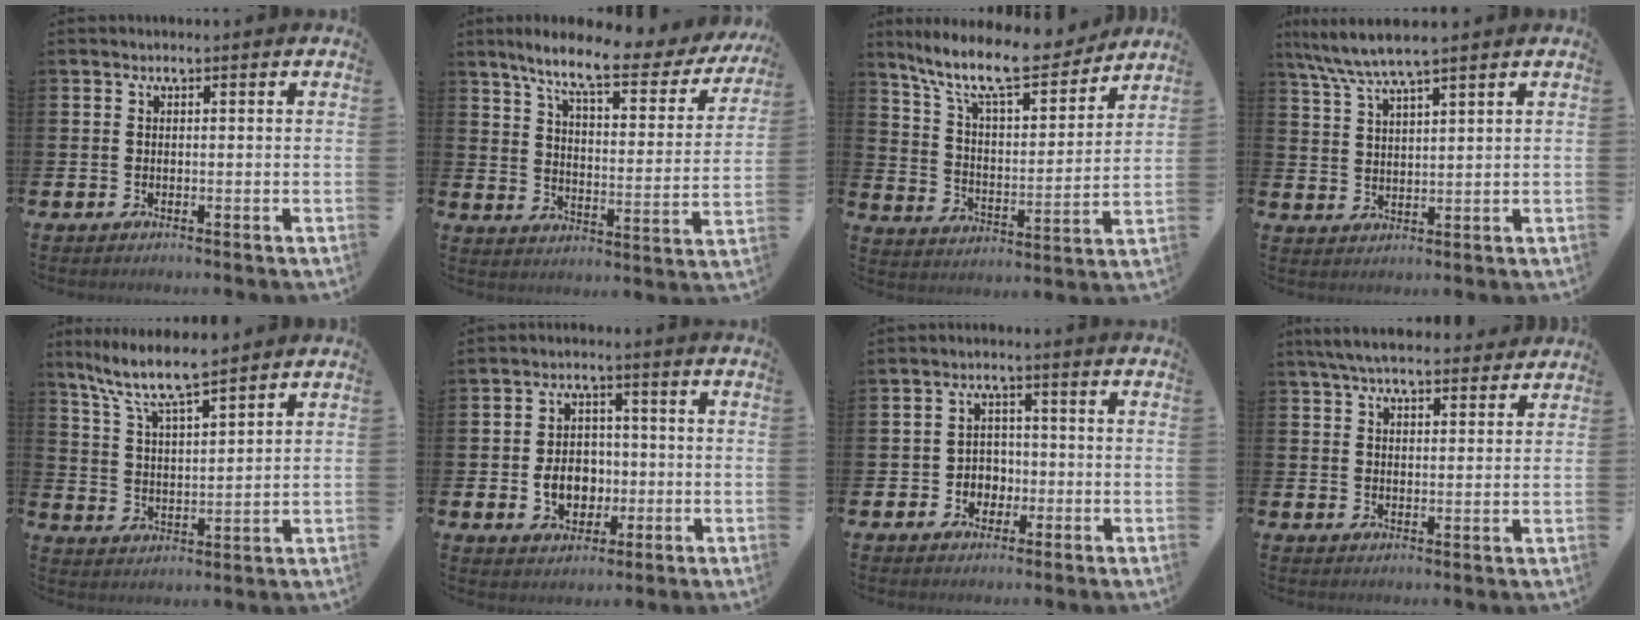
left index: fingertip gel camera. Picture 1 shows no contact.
{"total": 8.5, "force": [6.7, 1.6, 4.9], "torque": [-0.121, -0.035, 0.106]}
{"total": 11.7, "force": [10.0, 2.7, 5.6], "torque": [-0.136, -0.061, 0.170]}
{"total": 5.7, "force": [5.1, 0.1, 2.7], "torque": [-0.072, -0.019, 0.090]}
{"total": 8.1, "force": [7.3, 0.8, 3.6], "torque": [-0.100, -0.034, 0.127]}
{"total": 5.6, "force": [-1.0, 4.6, 3.1], "torque": [-0.041, 0.001, -0.026]}
{"total": 3.1, "force": [-1.0, 2.8, 0.8], "torque": [-0.023, 0.004, -0.027]}
{"total": 6.0, "force": [5.6, 1.1, 1.8], "torque": [-0.050, -0.017, 0.102]}